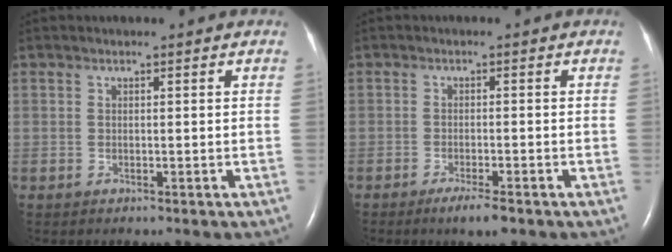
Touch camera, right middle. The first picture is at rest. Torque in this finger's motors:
{"motor_torque": [0.32, -0.29, 0.02, 0.02]}